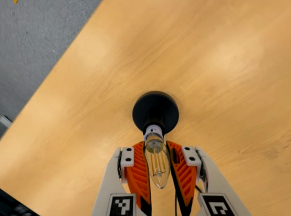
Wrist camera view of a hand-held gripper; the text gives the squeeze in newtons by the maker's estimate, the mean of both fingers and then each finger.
{"total": 20.5, "left": 20.5, "right": 20.5}